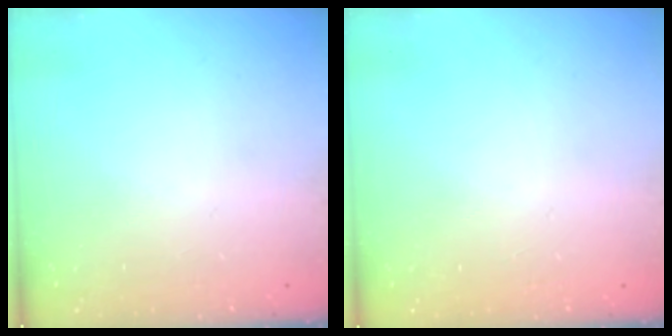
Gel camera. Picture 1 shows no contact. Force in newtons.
{"total": 2.5, "press": 2.5, "slide": 0.2}